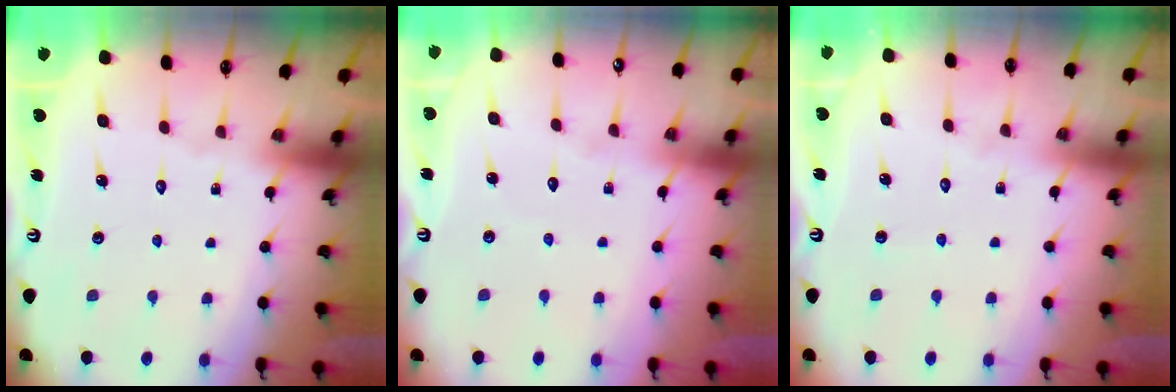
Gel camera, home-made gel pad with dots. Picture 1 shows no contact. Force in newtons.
{"total": 3.0, "press": 3.0, "slide": 0.3}
{"total": 2.3, "press": 2.3, "slide": 0.3}